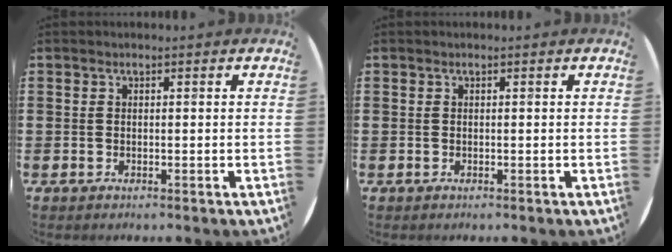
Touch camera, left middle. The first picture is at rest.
{"total": 0.0}